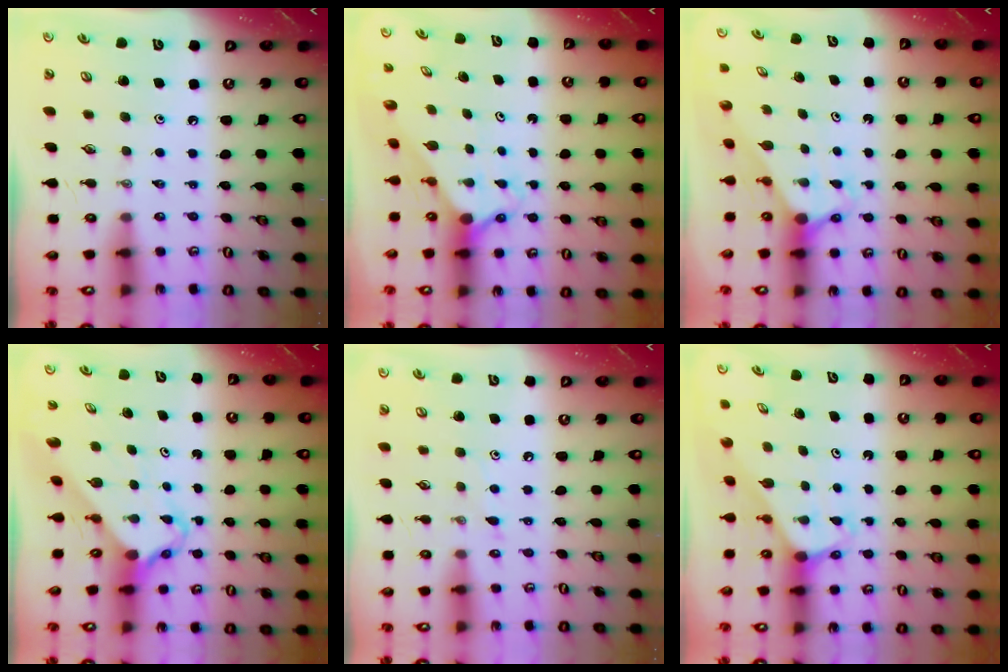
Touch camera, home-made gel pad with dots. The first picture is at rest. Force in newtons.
{"total": 2.2, "press": 2.2, "slide": 0.2}
{"total": 2.9, "press": 2.9, "slide": 0.0}
{"total": 3.8, "press": 3.7, "slide": 0.5}
{"total": 6.1, "press": 6.1, "slide": 0.5}
{"total": 2.2, "press": 2.2, "slide": 0.1}